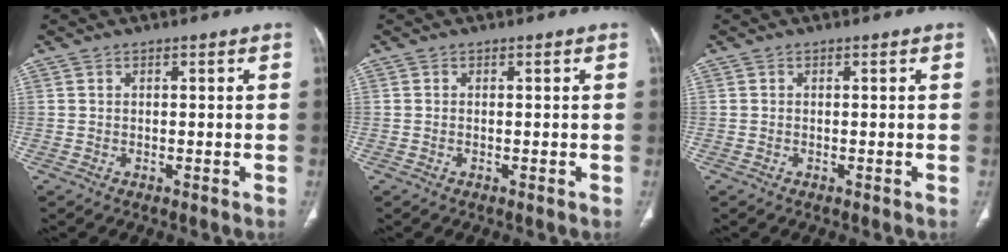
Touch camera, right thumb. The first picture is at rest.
{"total": 0.0}
{"total": 0.0}